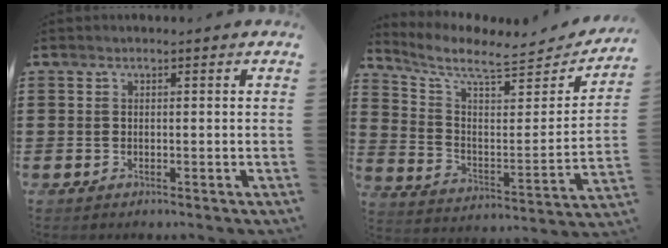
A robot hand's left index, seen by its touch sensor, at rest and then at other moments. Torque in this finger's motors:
{"motor_torque": [1.28, -0.86, 0.11, 0.04]}